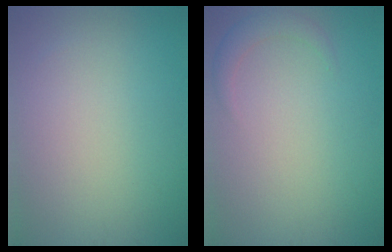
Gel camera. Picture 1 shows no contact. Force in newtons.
{"total": 1.7, "press": 1.7, "slide": 0.1}